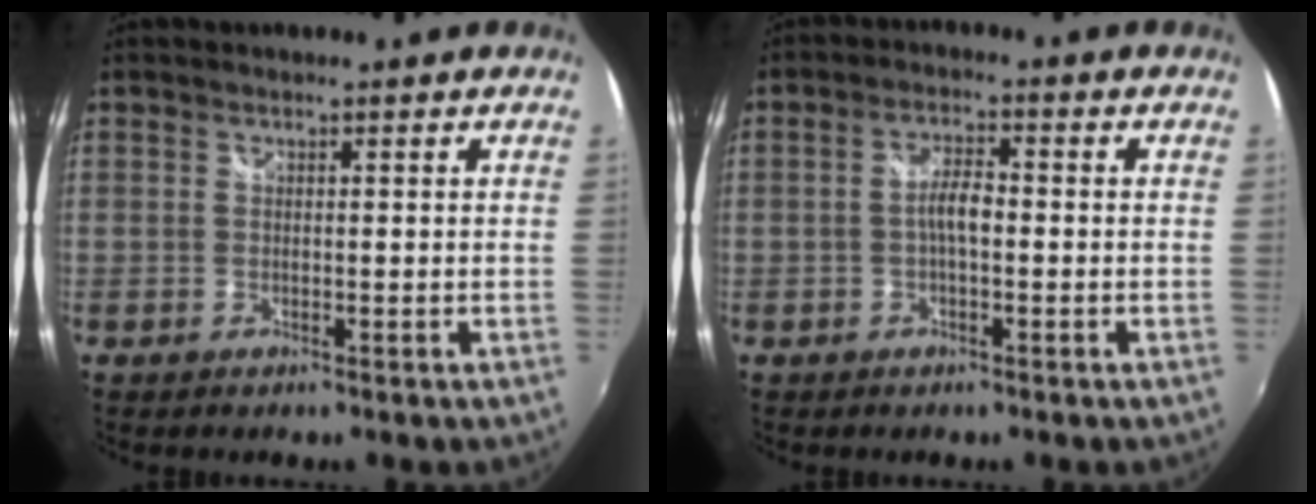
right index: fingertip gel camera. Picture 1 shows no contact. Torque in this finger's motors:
{"motor_torque": [0.51, 0.00, 0.36, 0.07]}